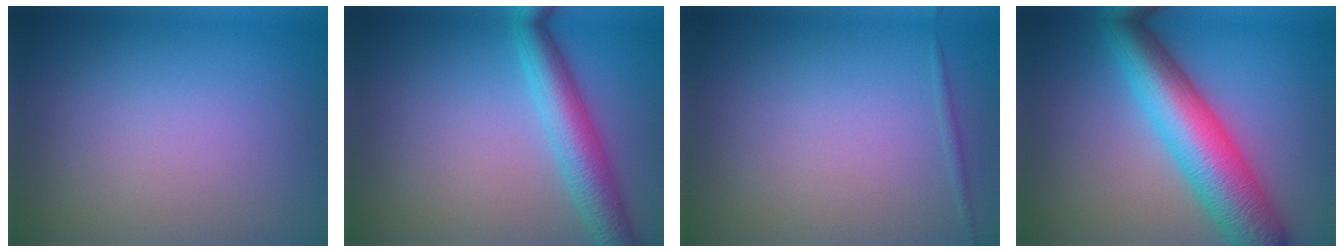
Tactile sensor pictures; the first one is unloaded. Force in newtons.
{"total": 4.8, "press": 4.8, "slide": 0.0}
{"total": 0.6, "press": 0.6, "slide": 0.1}
{"total": 9.0, "press": 9.0, "slide": 0.1}